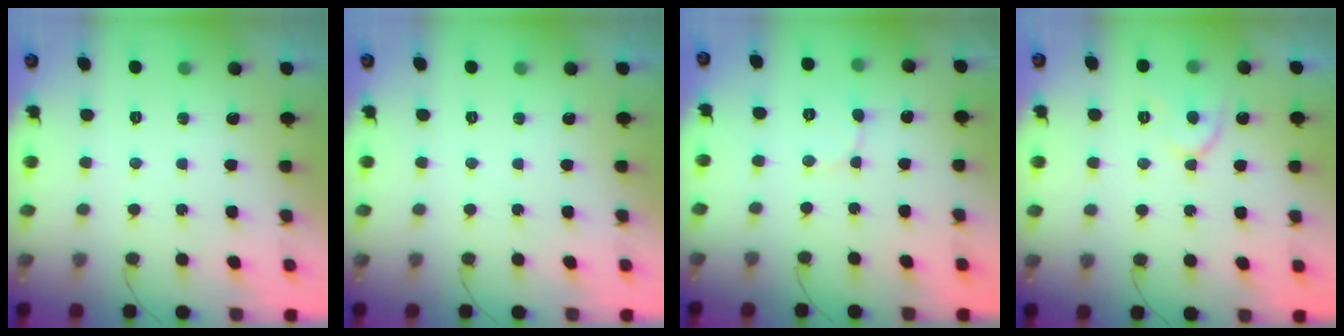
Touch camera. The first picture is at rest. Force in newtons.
{"total": 0.0}
{"total": 2.5, "press": 2.5, "slide": 0.3}
{"total": 8.7, "press": 8.6, "slide": 1.2}